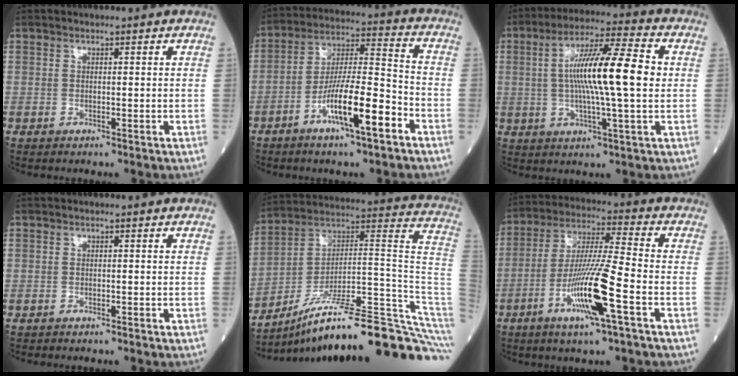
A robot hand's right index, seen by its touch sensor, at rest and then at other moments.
{"total": 12.3, "force": [-6.1, 1.2, 10.6], "torque": [-0.193, 0.000, -0.110]}
{"total": 13.8, "force": [1.1, 0.8, 13.8], "torque": [-0.241, 0.014, 0.012]}
{"total": 1.5, "force": [-1.3, 0.2, 0.6], "torque": [-0.012, -0.002, -0.017]}
{"total": 27.6, "force": [-21.1, 1.1, 17.8], "torque": [-0.144, 0.041, -0.322]}
{"total": 12.6, "force": [-5.1, -0.3, 11.5], "torque": [-0.226, -0.010, -0.098]}